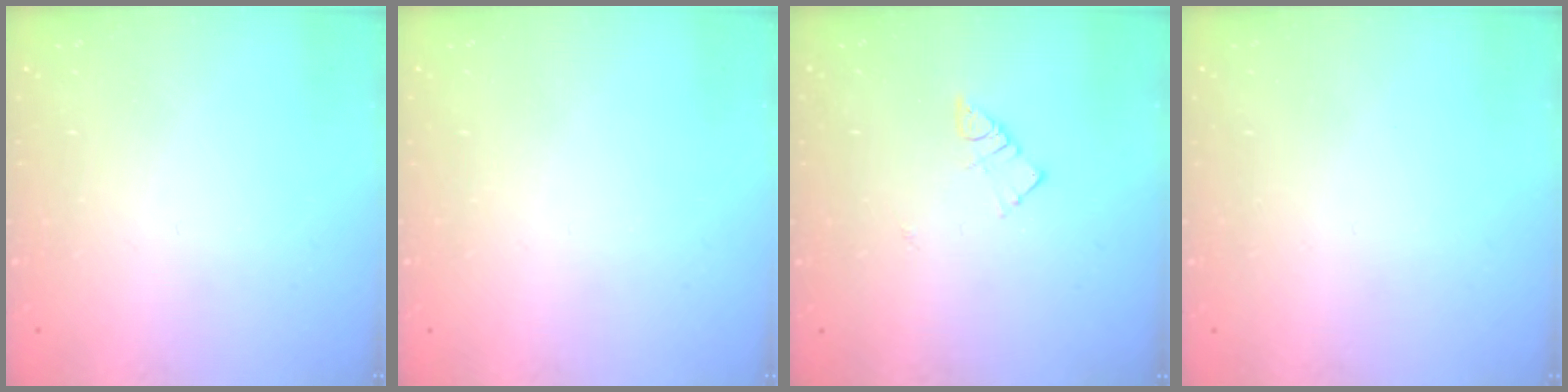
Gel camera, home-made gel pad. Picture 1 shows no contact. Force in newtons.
{"total": 0.0}
{"total": 4.1, "press": 4.0, "slide": 0.5}
{"total": 1.6, "press": 1.6, "slide": 0.1}